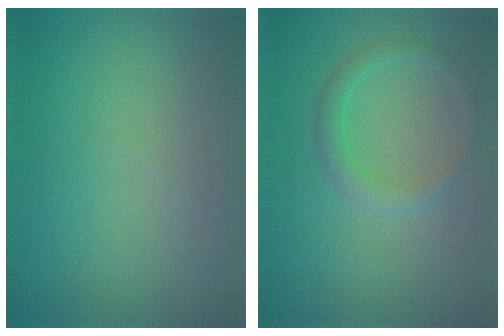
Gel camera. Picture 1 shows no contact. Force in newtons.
{"total": 1.8, "press": 1.8, "slide": 0.0}